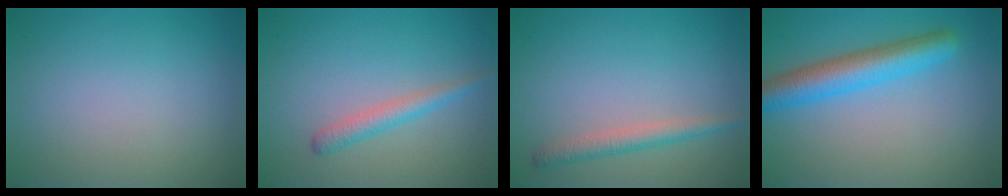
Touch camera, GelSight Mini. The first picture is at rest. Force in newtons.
{"total": 2.0, "press": 2.0, "slide": 0.1}
{"total": 2.1, "press": 2.1, "slide": 0.1}
{"total": 5.1, "press": 5.1, "slide": 0.2}